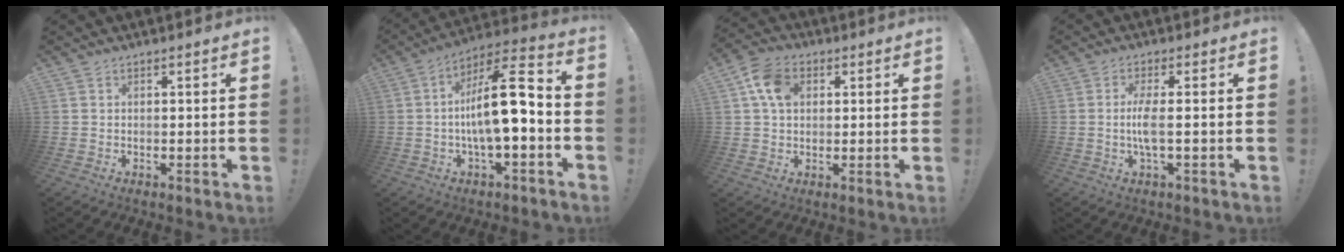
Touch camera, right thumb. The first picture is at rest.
{"total": 17.4, "force": [-1.8, 5.2, 16.5], "torque": [-0.264, 0.014, -0.032]}
{"total": 9.4, "force": [2.8, 7.0, 5.7], "torque": [-0.098, 0.011, 0.057]}
{"total": 5.9, "force": [-0.6, 0.3, 5.9], "torque": [-0.121, -0.009, -0.015]}